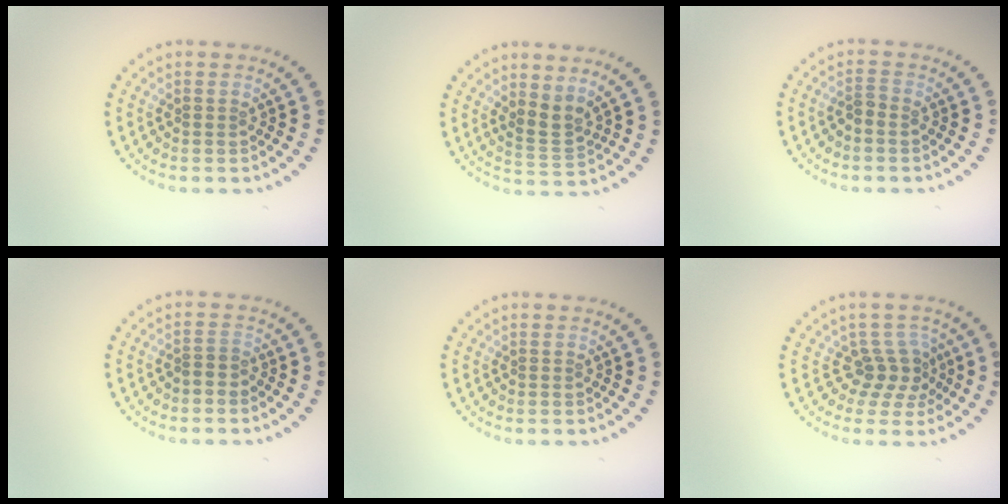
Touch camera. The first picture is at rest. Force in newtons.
{"total": 2.3, "press": 1.5, "slide": 1.7}
{"total": 1.0, "press": 0.8, "slide": 0.6}
{"total": 0.8, "press": 0.6, "slide": 0.5}
{"total": 0.0}
{"total": 2.5, "press": 1.9, "slide": 1.7}